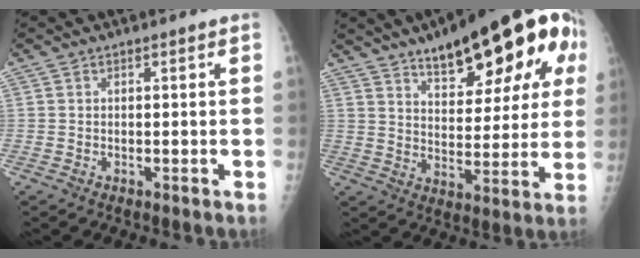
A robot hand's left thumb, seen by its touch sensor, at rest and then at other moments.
{"total": 23.3, "force": [11.4, 8.6, 18.5], "torque": [-0.228, -0.018, 0.162]}